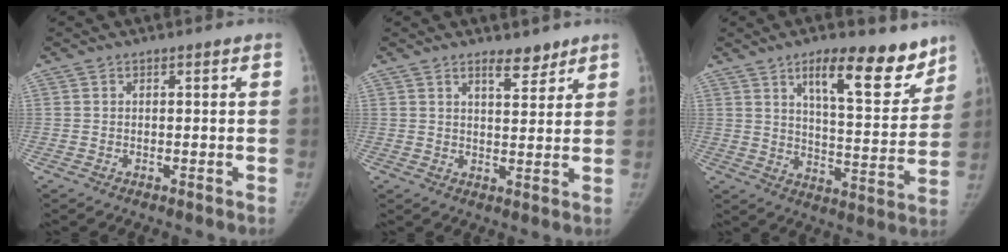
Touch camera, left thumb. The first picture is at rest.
{"total": 4.4, "force": [3.4, 1.7, 2.2], "torque": [-0.018, -0.026, 0.054]}
{"total": 16.5, "force": [10.7, 5.6, 11.2], "torque": [-0.111, -0.069, 0.165]}